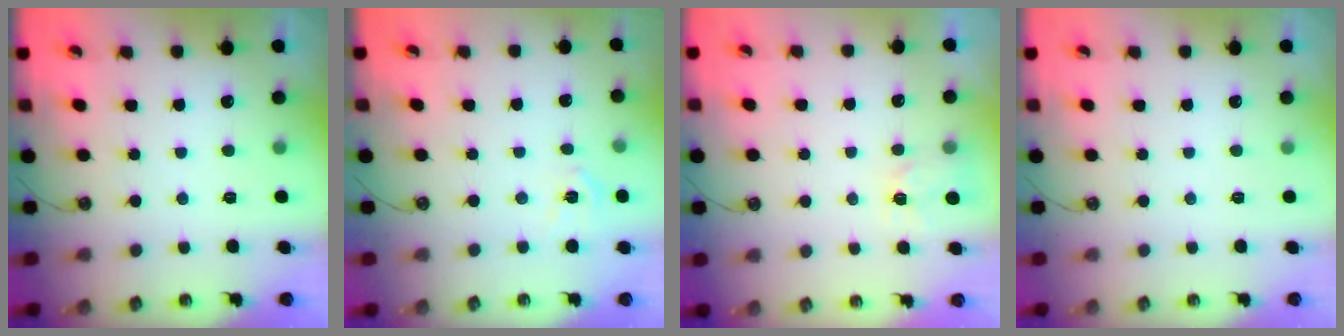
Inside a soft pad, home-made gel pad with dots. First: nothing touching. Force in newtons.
{"total": 4.5, "press": 4.5, "slide": 0.5}
{"total": 2.9, "press": 2.8, "slide": 0.4}
{"total": 0.0}